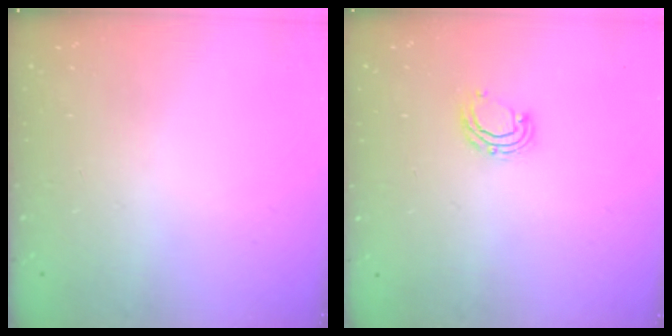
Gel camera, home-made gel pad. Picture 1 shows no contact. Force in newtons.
{"total": 5.6, "press": 5.6, "slide": 1.0}